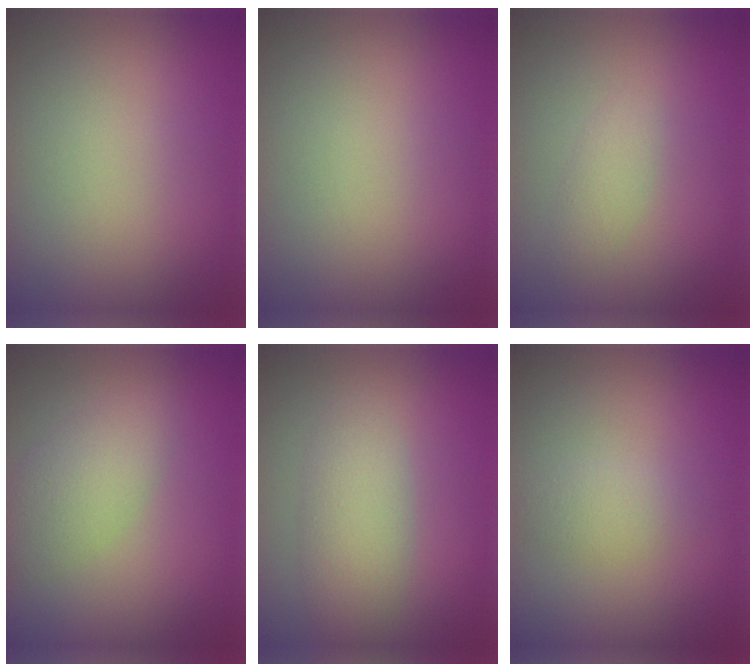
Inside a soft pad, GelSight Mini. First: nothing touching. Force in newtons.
{"total": 0.0}
{"total": 1.3, "press": 1.3, "slide": 0.0}
{"total": 3.5, "press": 3.5, "slide": 0.1}
{"total": 3.6, "press": 3.6, "slide": 0.1}
{"total": 1.7, "press": 1.7, "slide": 0.0}